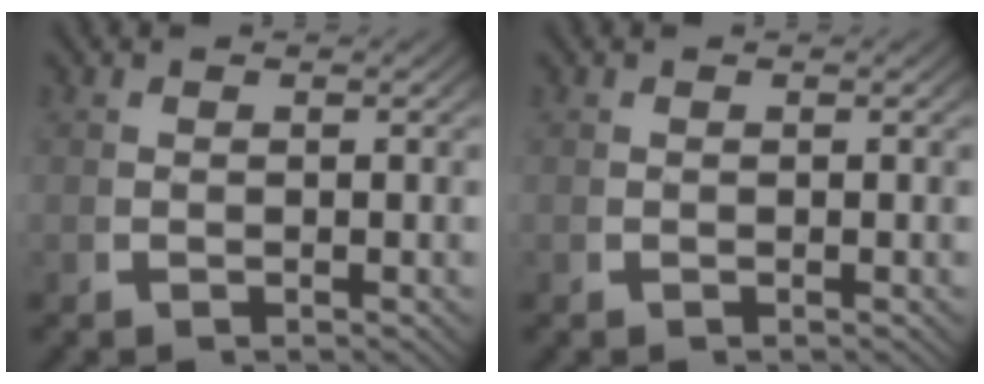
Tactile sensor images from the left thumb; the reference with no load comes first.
{"total": 0.0}